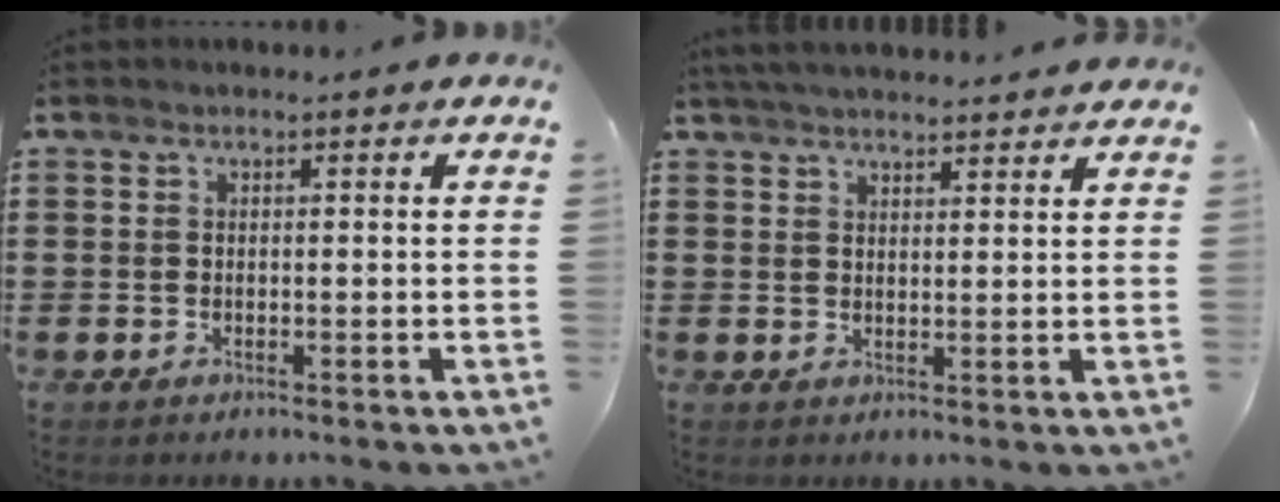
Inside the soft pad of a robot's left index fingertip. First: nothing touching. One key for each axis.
{"total": 3.7, "fx": 3.6, "fy": 0.2, "fz": 0.6, "tx": -0.022, "ty": -0.008, "tz": 0.070}